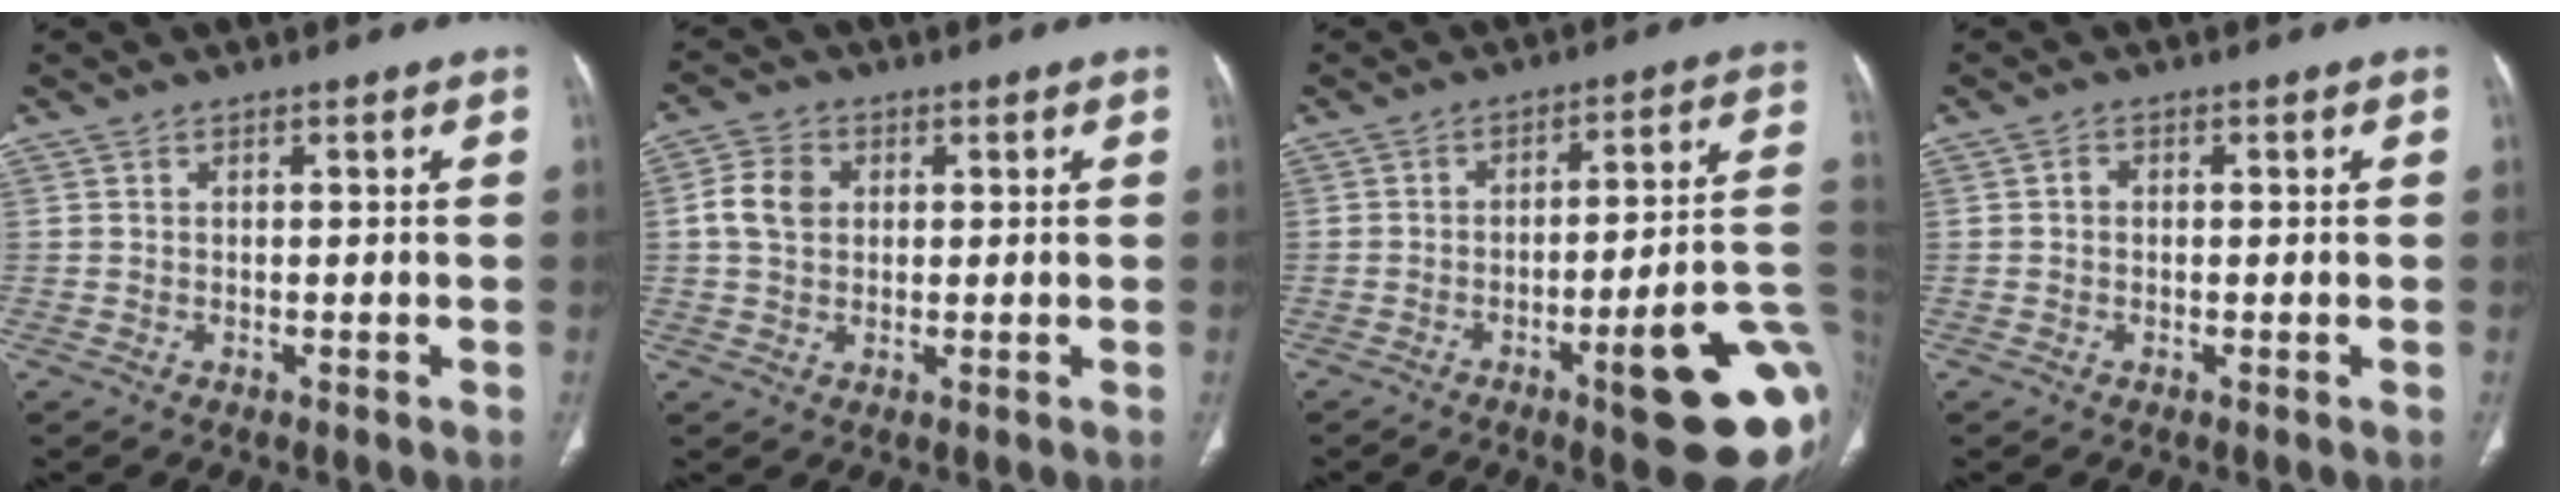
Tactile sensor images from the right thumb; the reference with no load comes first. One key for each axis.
{"total": 6.0, "fx": 0.9, "fy": 4.6, "fz": 3.6, "tx": -0.069, "ty": 0.009, "tz": 0.014}
{"total": 19.9, "fx": -7.0, "fy": 3.9, "fz": 18.2, "tx": -0.165, "ty": 0.035, "tz": -0.085}
{"total": 1.2, "fx": 0.0, "fy": 1.0, "fz": 0.7, "tx": -0.009, "ty": 0.006, "tz": 0.000}